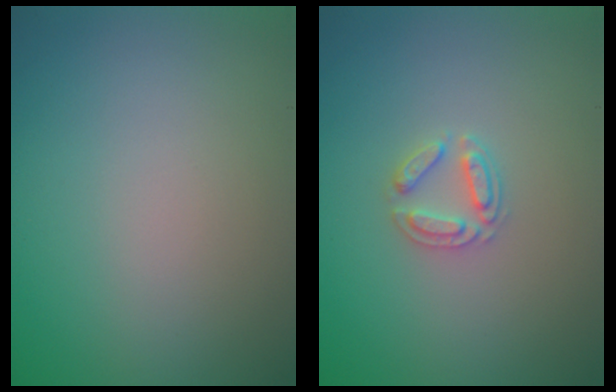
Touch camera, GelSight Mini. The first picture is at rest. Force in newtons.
{"total": 2.2, "press": 2.2, "slide": 0.3}